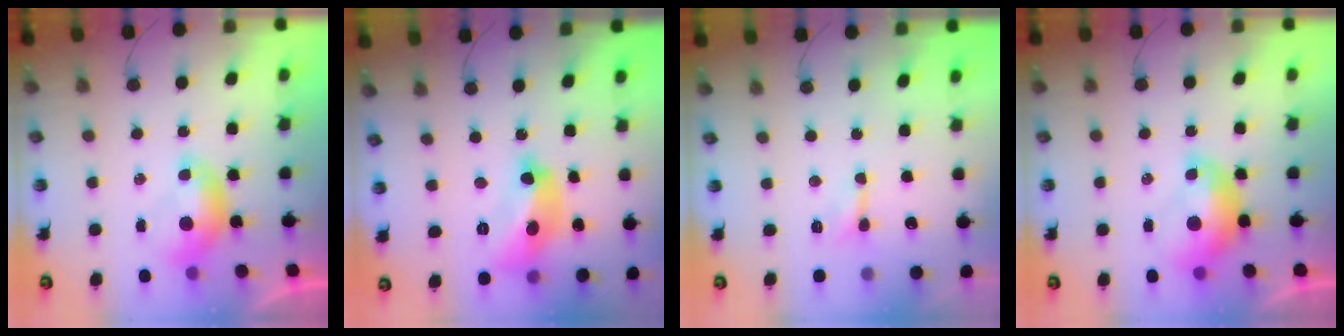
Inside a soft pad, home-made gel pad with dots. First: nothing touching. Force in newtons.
{"total": 13.6, "press": 13.5, "slide": 1.0}
{"total": 2.2, "press": 2.1, "slide": 0.5}
{"total": 2.5, "press": 2.4, "slide": 0.7}